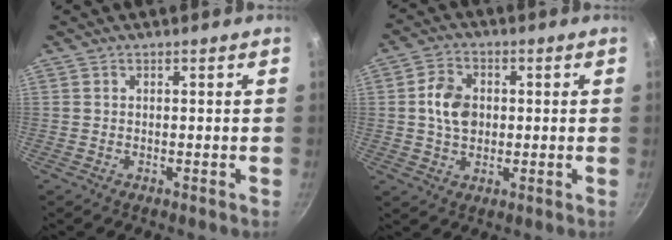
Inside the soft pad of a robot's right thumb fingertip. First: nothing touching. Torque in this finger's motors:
{"motor_torque": [-0.82, 0.33, 0.41, 0.51, 0.04]}